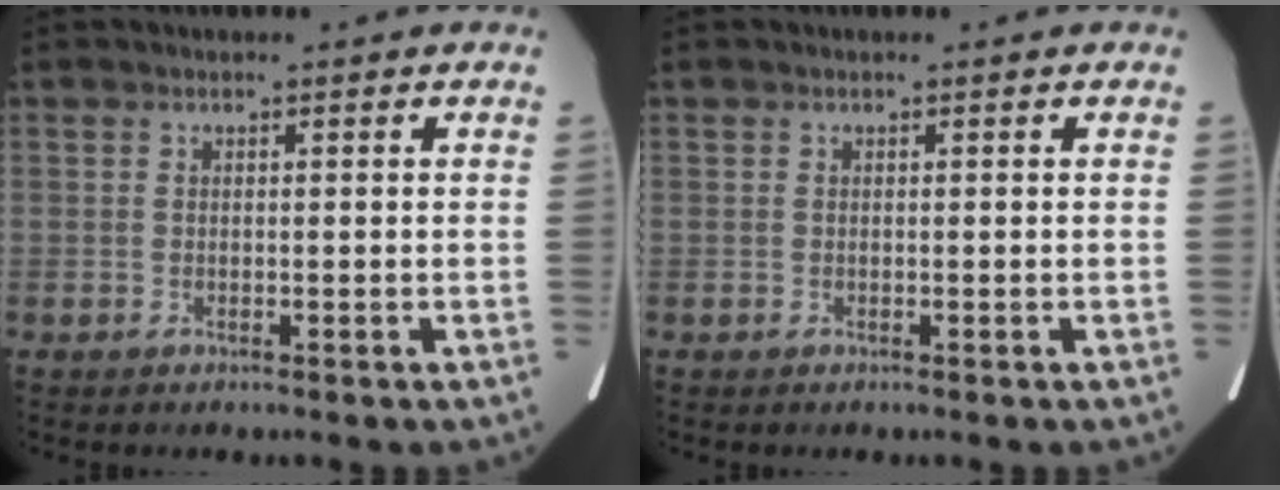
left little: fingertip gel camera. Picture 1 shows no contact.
{"total": 0.0}